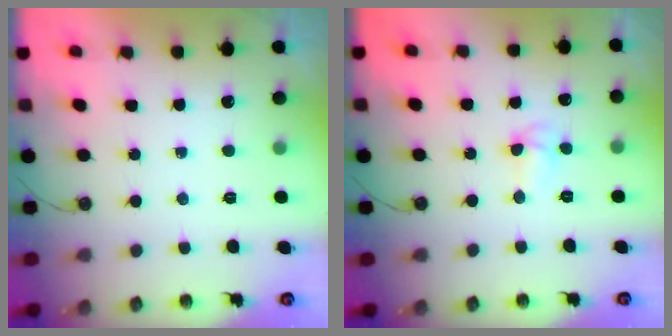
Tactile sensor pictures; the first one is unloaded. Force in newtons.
{"total": 3.5, "press": 3.4, "slide": 0.7}